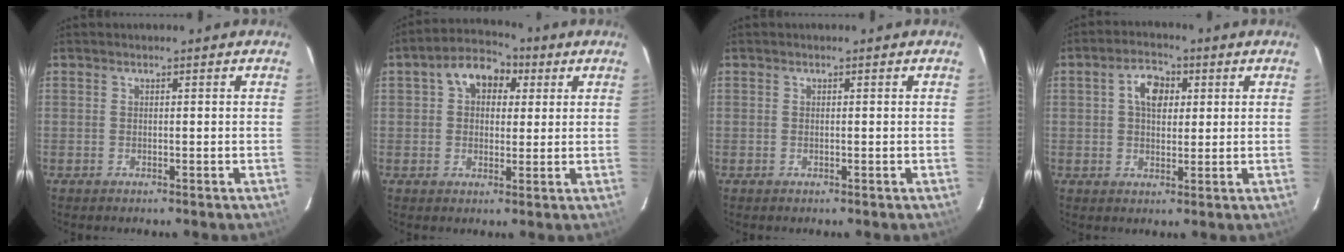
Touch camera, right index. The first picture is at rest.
{"total": 8.6, "force": [2.9, 6.2, 5.2], "torque": [-0.087, 0.031, 0.043]}
{"total": 0.0}
{"total": 5.9, "force": [1.6, 3.9, 4.1], "torque": [-0.070, 0.020, 0.029]}